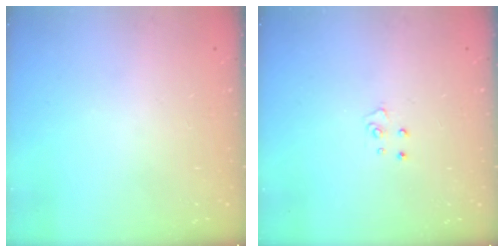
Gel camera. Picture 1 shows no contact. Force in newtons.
{"total": 2.9, "press": 2.9, "slide": 0.3}